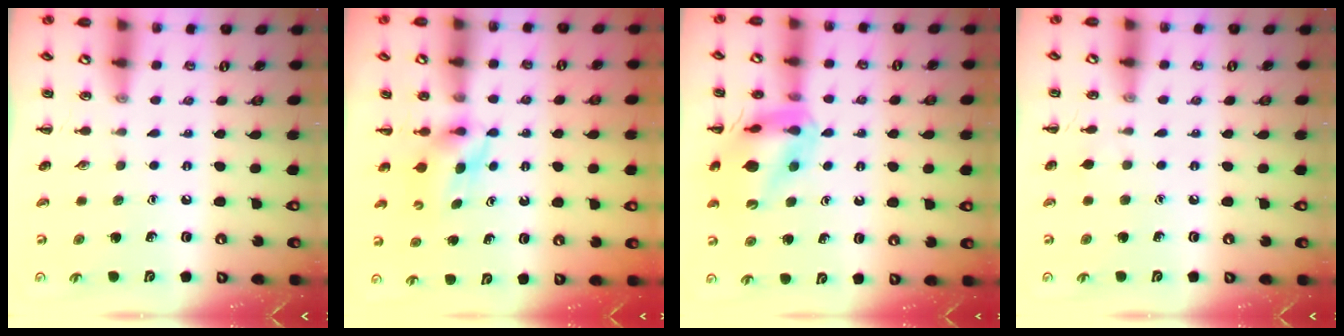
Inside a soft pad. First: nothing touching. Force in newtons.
{"total": 4.5, "press": 4.3, "slide": 1.3}
{"total": 16.6, "press": 16.4, "slide": 2.3}
{"total": 3.7, "press": 3.5, "slide": 1.3}